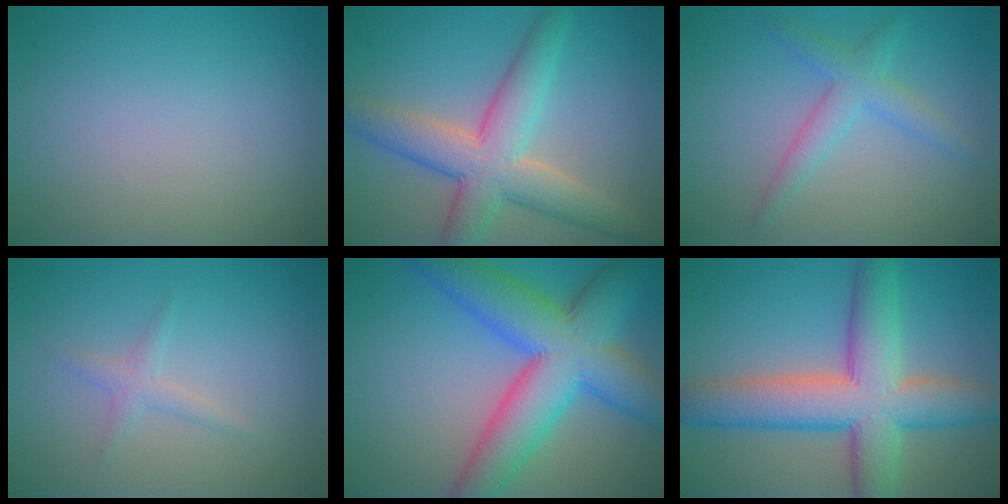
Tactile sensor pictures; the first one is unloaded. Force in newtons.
{"total": 7.0, "press": 7.0, "slide": 0.2}
{"total": 2.9, "press": 2.9, "slide": 0.1}
{"total": 1.3, "press": 1.3, "slide": 0.0}
{"total": 11.0, "press": 11.0, "slide": 0.4}
{"total": 9.5, "press": 9.5, "slide": 0.4}